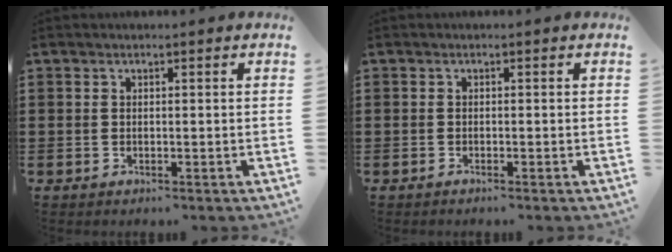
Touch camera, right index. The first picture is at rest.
{"total": 0.6, "force": [-0.6, -0.1, 0.2], "torque": [-0.005, -0.003, -0.011]}